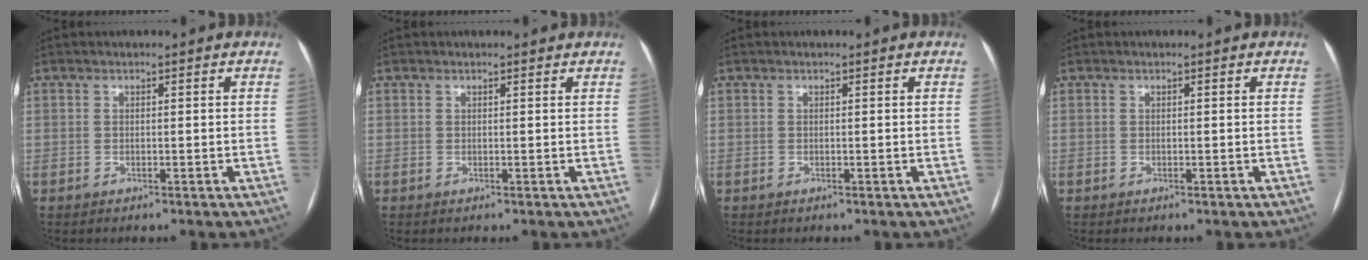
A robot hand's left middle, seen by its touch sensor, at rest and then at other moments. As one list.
[{"total": 1.1, "force": [1.0, 0.2, 0.3], "torque": [-0.013, 0.007, 0.013]}, {"total": 0.0}, {"total": 0.0}]